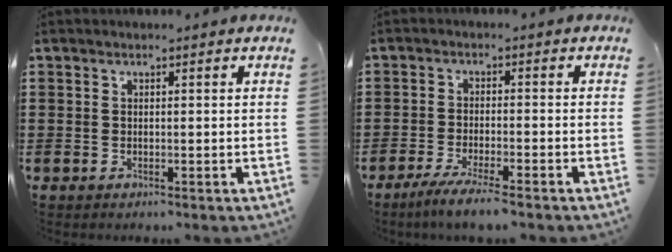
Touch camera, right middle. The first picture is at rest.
{"total": 4.0, "force": [-3.4, -0.2, 2.1], "torque": [-0.041, -0.010, -0.065]}